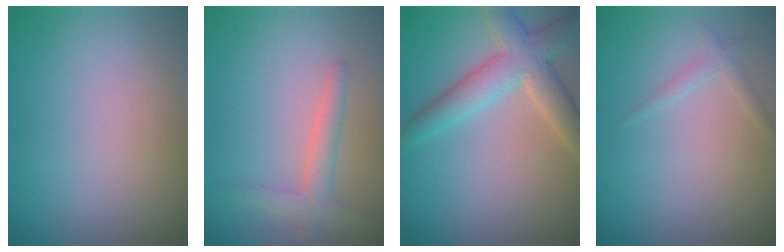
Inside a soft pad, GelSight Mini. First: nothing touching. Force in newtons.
{"total": 2.3, "press": 2.3, "slide": 0.1}
{"total": 5.0, "press": 5.0, "slide": 0.2}
{"total": 1.0, "press": 1.0, "slide": 0.0}